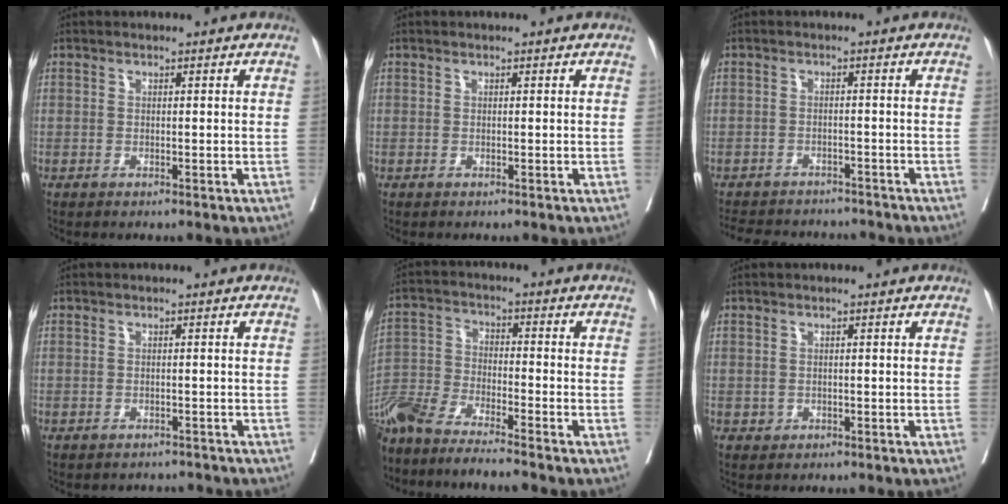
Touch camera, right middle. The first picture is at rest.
{"total": 0.0}
{"total": 11.2, "force": [-10.2, 3.6, 2.7], "torque": [-0.051, 0.008, -0.132]}
{"total": 2.4, "force": [-2.2, 0.9, -0.2], "torque": [0.007, 0.000, -0.032]}
{"total": 12.2, "force": [-10.8, -0.3, 5.6], "torque": [-0.104, -0.027, -0.199]}
{"total": 0.7, "force": [-0.2, 0.7, 0.1], "torque": [0.000, 0.002, -0.001]}